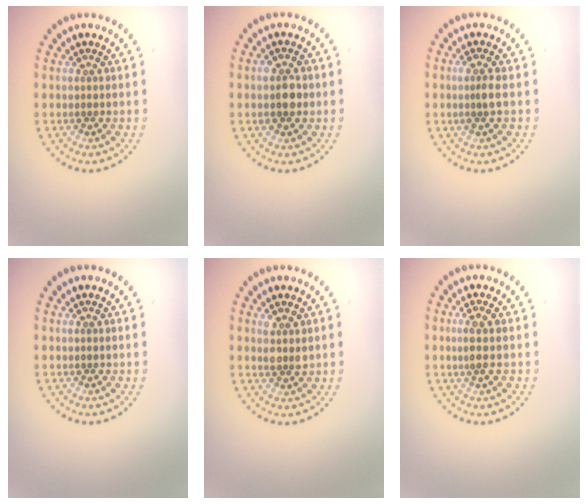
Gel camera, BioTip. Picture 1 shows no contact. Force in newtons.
{"total": 2.5, "press": 2.5, "slide": 0.2}
{"total": 1.5, "press": 1.3, "slide": 0.8}
{"total": 0.0}
{"total": 1.6, "press": 1.5, "slide": 0.6}
{"total": 1.7, "press": 1.4, "slide": 1.0}